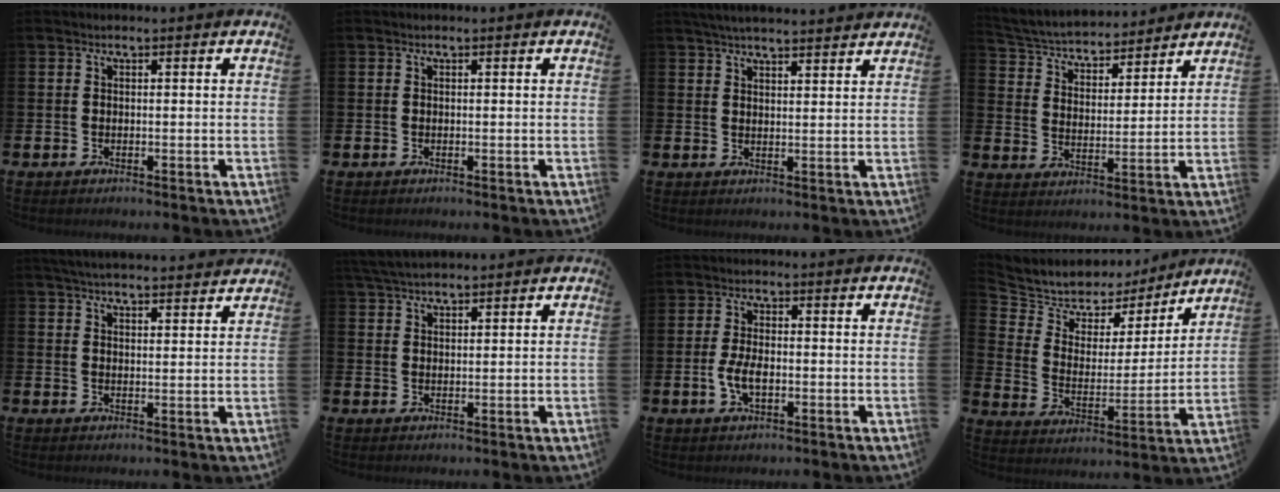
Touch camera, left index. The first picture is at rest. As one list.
[{"total": 0.0}, {"total": 3.9, "force": [3.8, 0.1, 0.8], "torque": [-0.022, -0.013, 0.070]}, {"total": 4.5, "force": [4.3, 1.4, 0.4], "torque": [-0.039, -0.037, 0.070]}, {"total": 4.4, "force": [4.3, 0.0, 0.5], "torque": [-0.018, -0.022, 0.078]}, {"total": 3.5, "force": [3.3, 0.7, 1.1], "torque": [-0.026, -0.006, 0.062]}, {"total": 4.1, "force": [-0.7, 2.1, 3.4], "torque": [-0.067, 0.003, -0.015]}, {"total": 7.6, "force": [6.8, 3.4, 0.5], "torque": [-0.063, -0.051, 0.122]}]